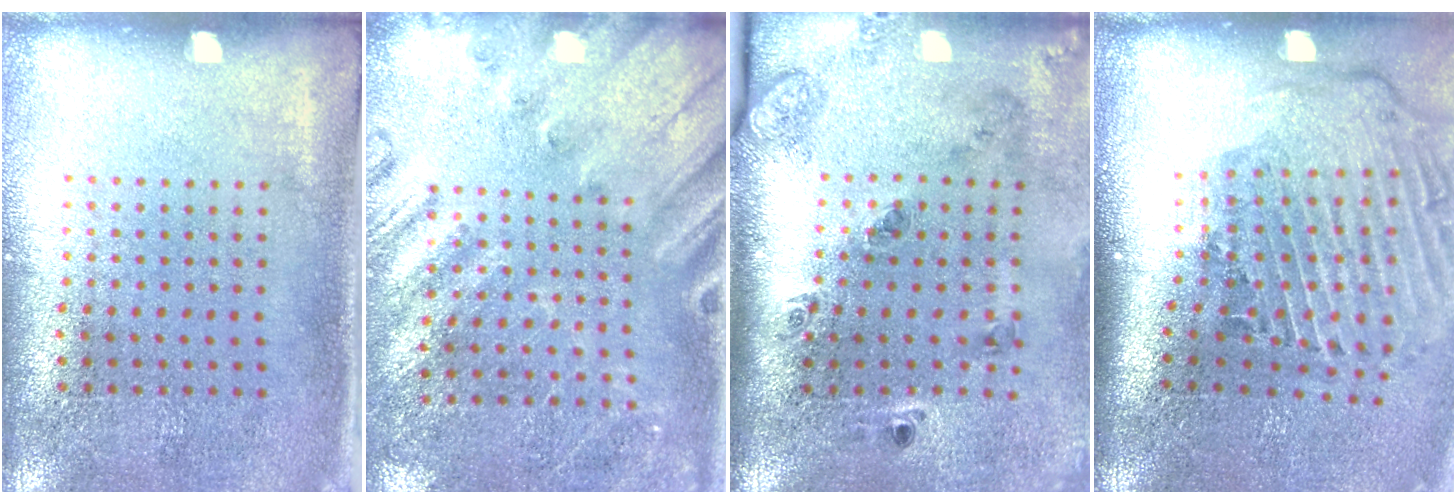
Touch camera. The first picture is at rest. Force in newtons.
{"total": 2.3, "press": 2.2, "slide": 0.7}
{"total": 2.0, "press": 1.6, "slide": 1.3}
{"total": 2.9, "press": 2.0, "slide": 2.1}